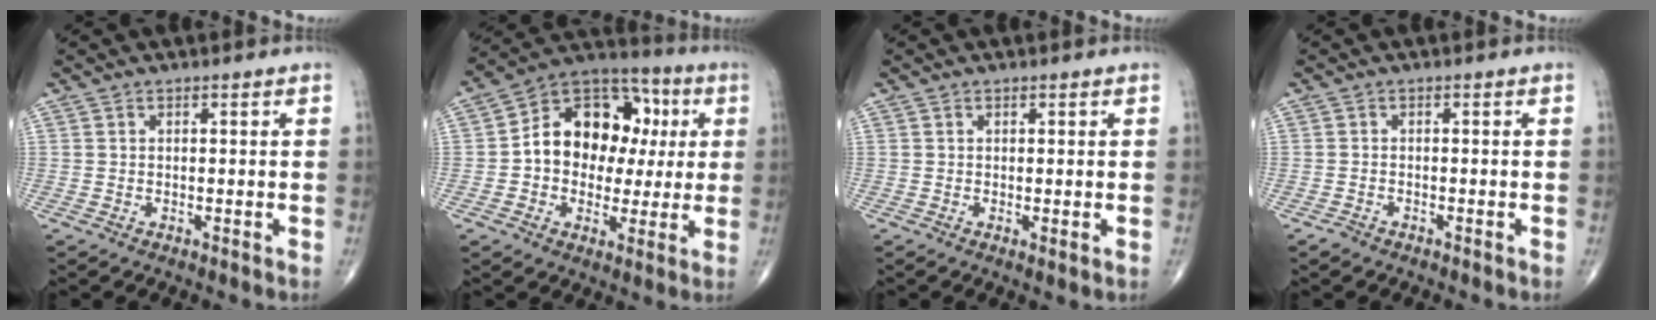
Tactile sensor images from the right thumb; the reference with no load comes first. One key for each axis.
{"total": 17.2, "fx": 1.6, "fy": 12.9, "fz": 11.3, "tx": -0.119, "ty": 0.032, "tz": 0.017}
{"total": 0.9, "fx": 0.1, "fy": 0.2, "fz": 0.8, "tx": -0.018, "ty": -0.006, "tz": 0.000}
{"total": 1.2, "fx": -0.9, "fy": 0.6, "fz": 0.3, "tx": -0.011, "ty": 0.002, "tz": -0.019}